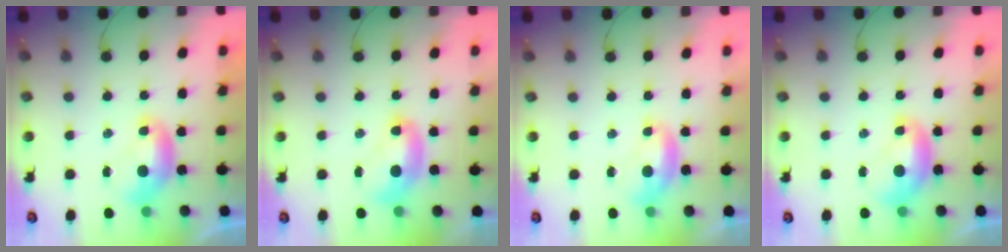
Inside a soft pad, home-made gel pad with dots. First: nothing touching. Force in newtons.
{"total": 2.0, "press": 2.0, "slide": 0.2}
{"total": 1.1, "press": 0.8, "slide": 0.8}
{"total": 2.0, "press": 1.8, "slide": 0.8}